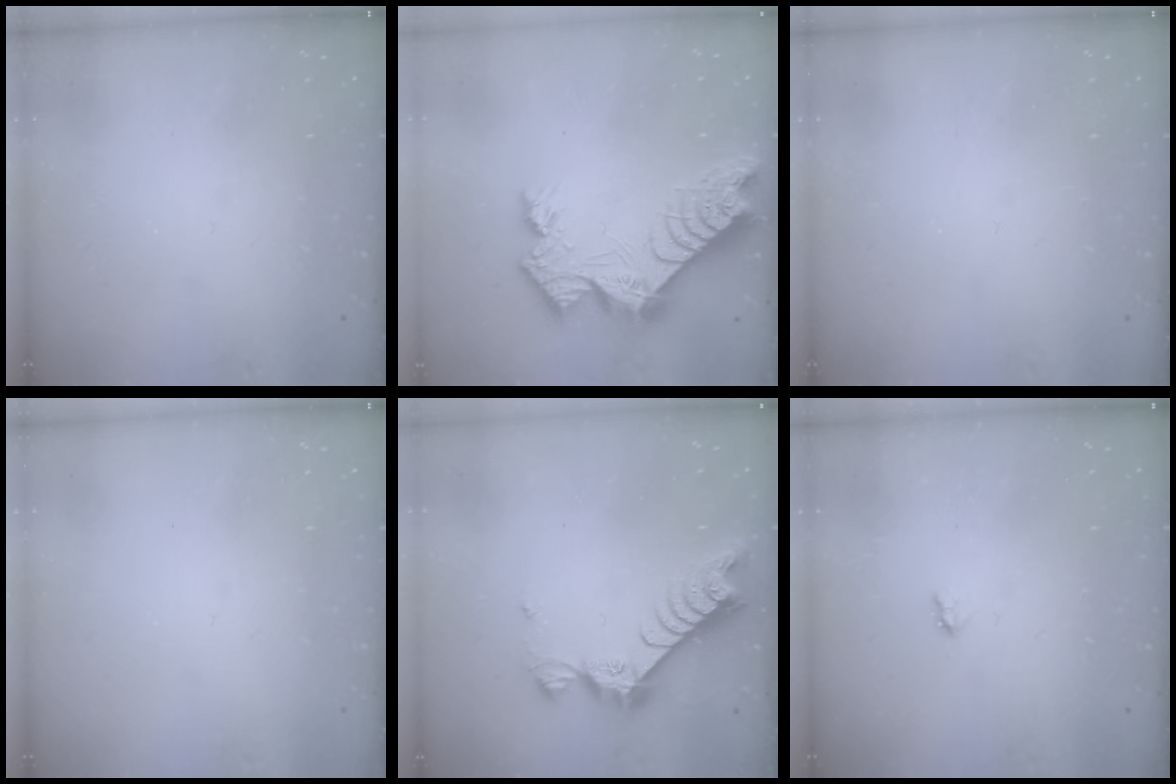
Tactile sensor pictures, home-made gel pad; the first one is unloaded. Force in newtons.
{"total": 13.2, "press": 13.2, "slide": 1.0}
{"total": 0.0}
{"total": 0.0}
{"total": 9.0, "press": 8.9, "slide": 0.9}
{"total": 1.9, "press": 1.9, "slide": 0.3}